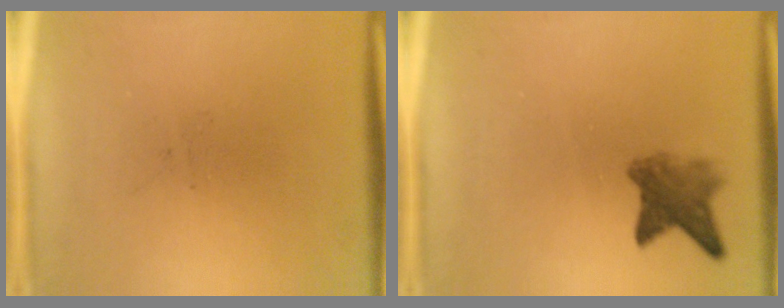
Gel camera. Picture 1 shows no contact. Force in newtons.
{"total": 4.1}